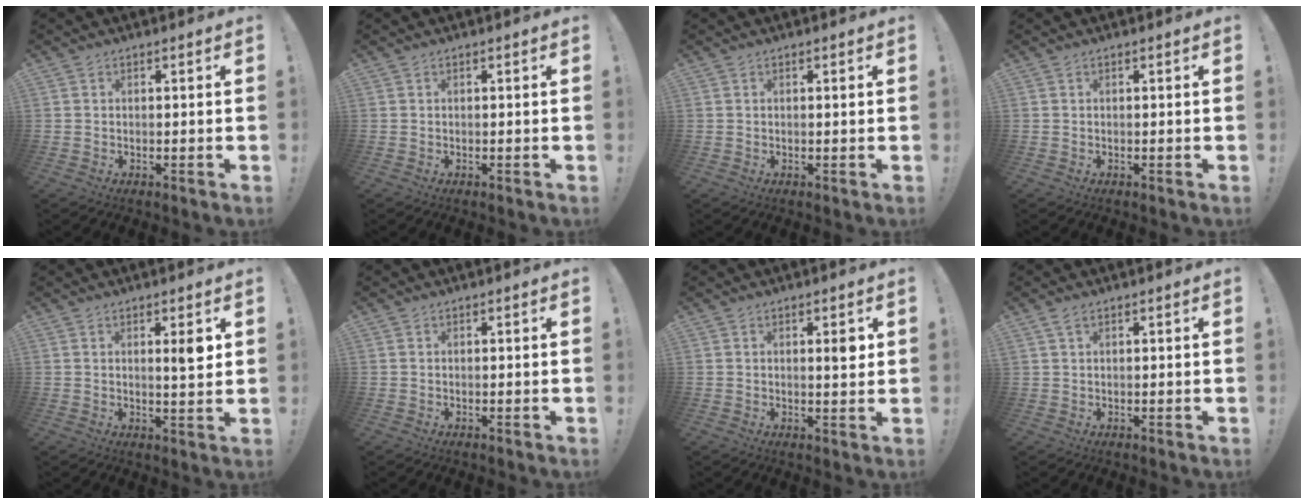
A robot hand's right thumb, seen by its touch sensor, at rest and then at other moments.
{"total": 0.0}
{"total": 0.5, "force": [0.3, 0.0, 0.4], "torque": [-0.010, 0.000, 0.006]}
{"total": 0.0}
{"total": 4.9, "force": [1.8, 0.8, 4.5], "torque": [-0.060, -0.012, 0.021]}
{"total": 0.0}
{"total": 3.8, "force": [1.4, 1.1, 3.4], "torque": [-0.038, -0.009, 0.015]}
{"total": 2.4, "force": [1.4, 1.0, 1.7], "torque": [-0.034, 0.001, 0.026]}